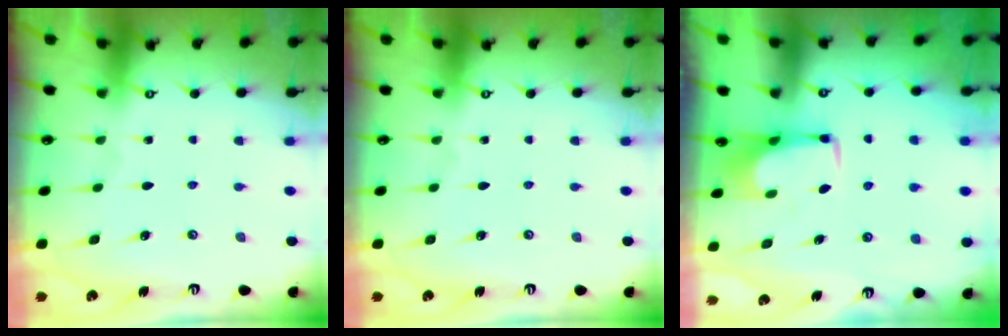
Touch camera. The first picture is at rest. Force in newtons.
{"total": 0.0}
{"total": 1.7, "press": 1.6, "slide": 0.6}